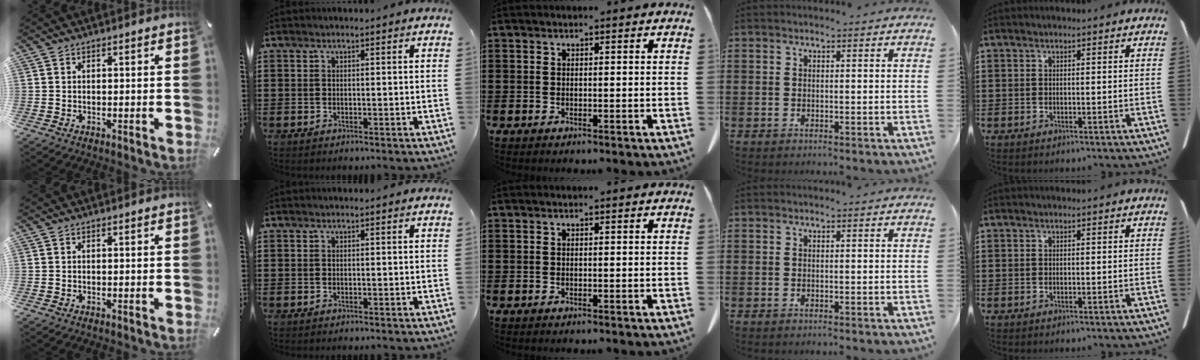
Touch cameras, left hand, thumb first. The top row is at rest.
{}